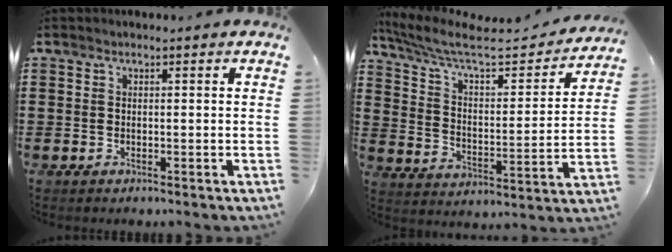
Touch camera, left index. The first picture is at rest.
{"total": 7.6, "force": [6.1, 1.4, 4.4], "torque": [-0.111, -0.037, 0.100]}